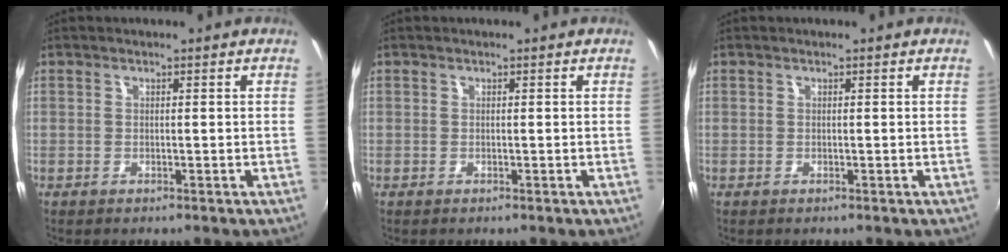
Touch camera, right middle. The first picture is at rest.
{"total": 0.0}
{"total": 0.0}